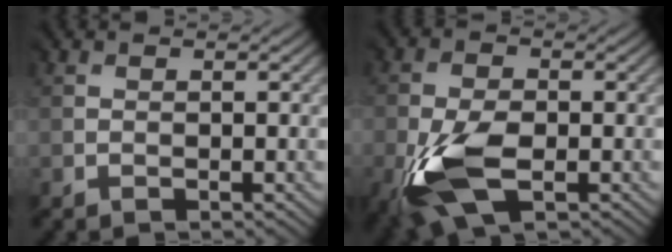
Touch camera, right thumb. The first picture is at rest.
{"total": 9.0, "force": [-3.5, 4.6, 6.8], "torque": [-0.163, -0.016, -0.072]}